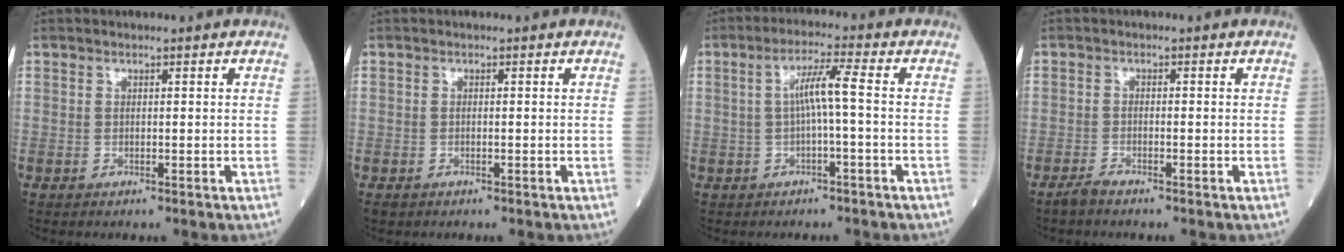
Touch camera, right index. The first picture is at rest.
{"total": 0.7, "force": [-0.3, 0.3, 0.6], "torque": [-0.012, -0.001, -0.003]}
{"total": 4.8, "force": [-0.2, -0.3, 4.8], "torque": [-0.085, 0.017, -0.001]}
{"total": 1.8, "force": [-1.5, 0.1, 0.9], "torque": [-0.025, -0.004, -0.031]}